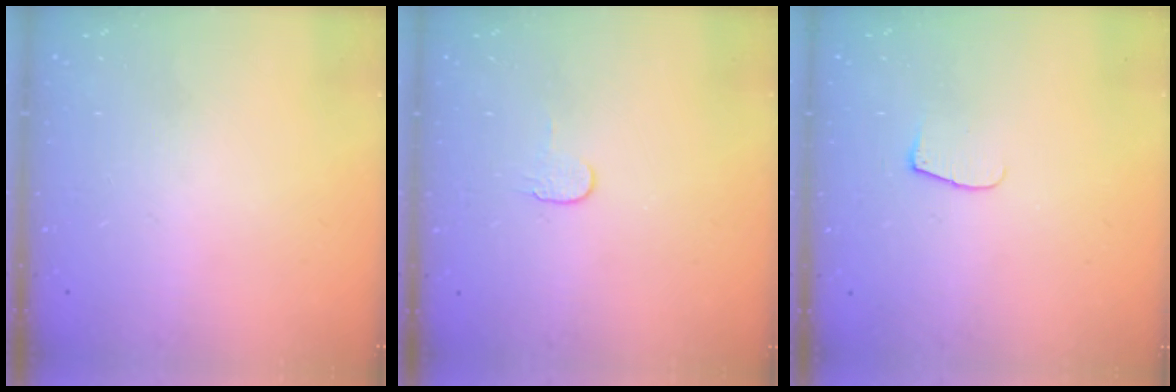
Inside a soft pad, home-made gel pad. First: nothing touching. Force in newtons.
{"total": 3.7, "press": 3.7, "slide": 0.4}
{"total": 5.3, "press": 5.2, "slide": 0.6}